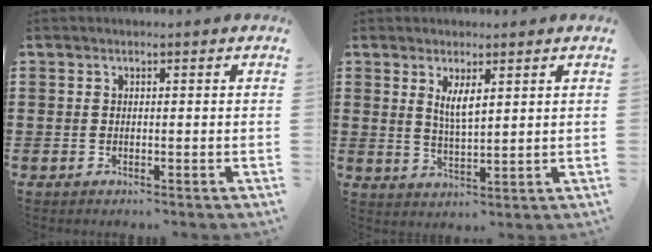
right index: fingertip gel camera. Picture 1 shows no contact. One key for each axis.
{"total": 3.7, "fx": 1.5, "fy": 1.1, "fz": 3.2, "tx": -0.067, "ty": 0.002, "tz": 0.026}